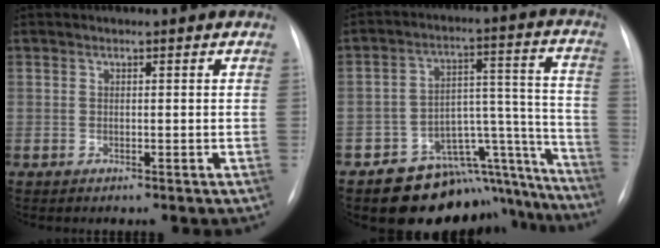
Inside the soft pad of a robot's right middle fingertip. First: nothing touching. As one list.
[{"total": 16.1, "force": [-14.1, 6.9, 3.6], "torque": [-0.001, 0.088, -0.187]}]